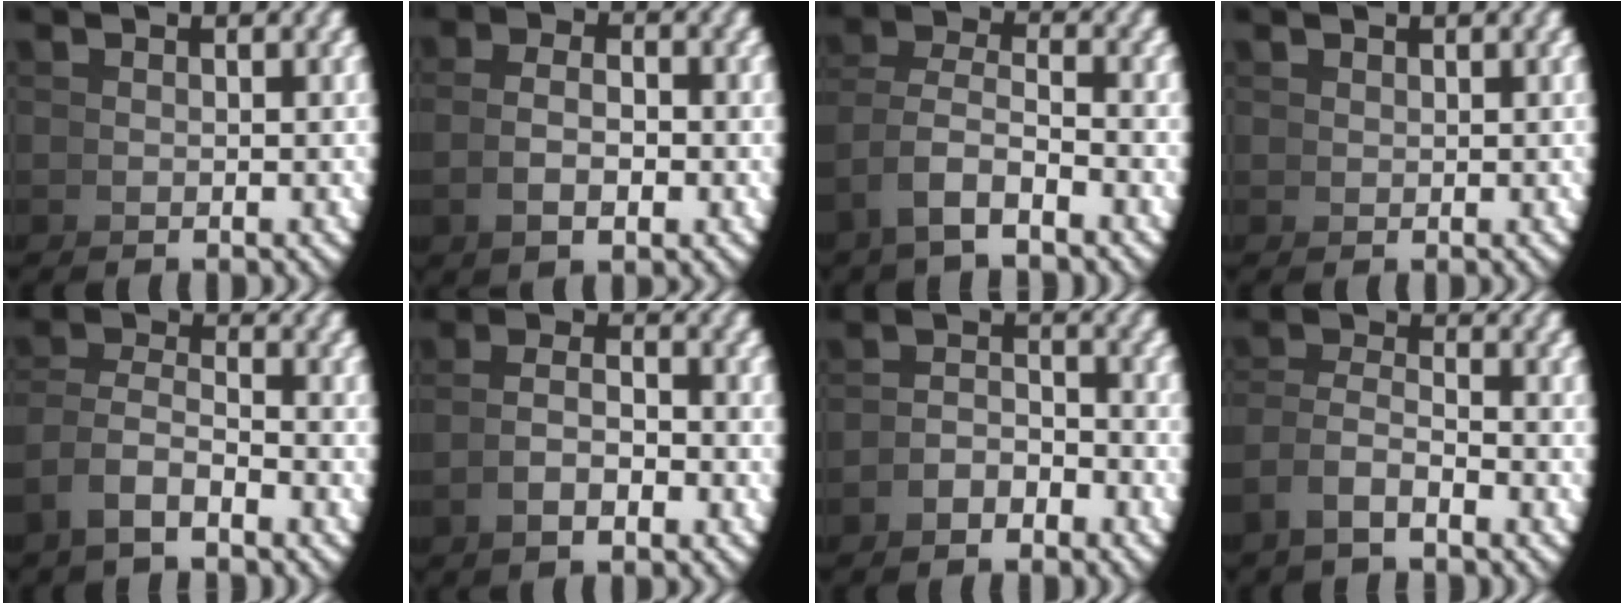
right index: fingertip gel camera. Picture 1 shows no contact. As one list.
[{"total": 2.2, "force": [-0.3, 0.5, 2.1], "torque": [-0.031, 0.001, -0.004]}, {"total": 3.9, "force": [-0.6, 2.5, 2.9], "torque": [-0.077, -0.014, -0.005]}, {"total": 1.3, "force": [1.3, 0.0, -0.1], "torque": [0.003, -0.002, 0.034]}, {"total": 3.7, "force": [-1.2, 2.5, 2.4], "torque": [-0.061, -0.013, -0.018]}, {"total": 2.8, "force": [-0.7, 1.0, 2.5], "torque": [-0.039, -0.002, -0.011]}, {"total": 2.1, "force": [-1.8, 0.6, 0.9], "torque": [0.004, 0.000, -0.034]}, {"total": 2.9, "force": [-1.3, 1.7, 2.0], "torque": [-0.050, -0.012, -0.019]}]